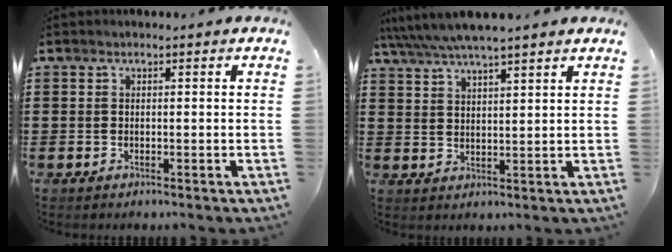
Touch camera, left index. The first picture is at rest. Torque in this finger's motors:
{"motor_torque": [0.57, -1.31, 1.05, 0.21]}